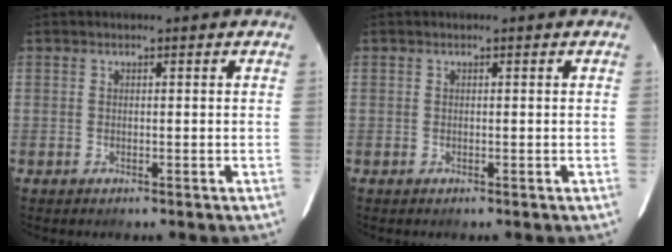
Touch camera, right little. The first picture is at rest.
{"total": 0.0}